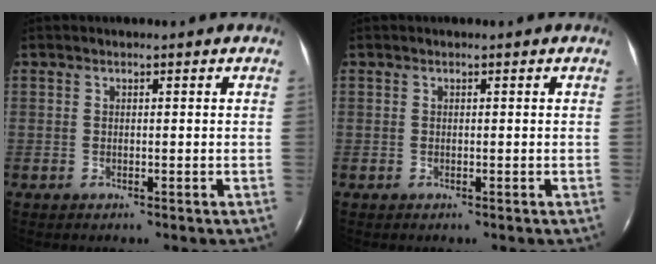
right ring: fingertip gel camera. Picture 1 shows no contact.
{"total": 0.0}